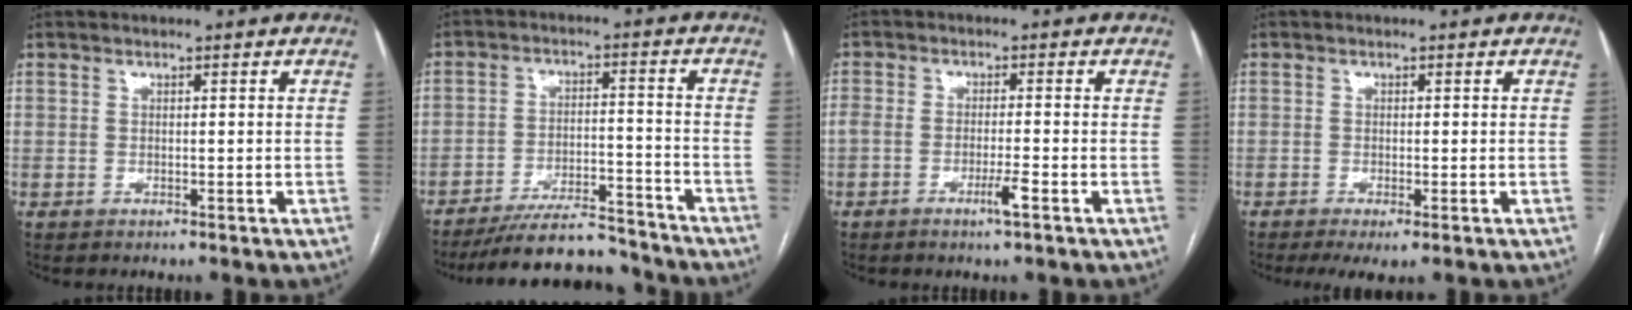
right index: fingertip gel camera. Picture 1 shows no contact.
{"total": 13.4, "force": [-12.5, 2.5, 4.1], "torque": [-0.058, 0.014, -0.192]}
{"total": 3.8, "force": [-2.0, 0.2, 3.3], "torque": [-0.067, 0.003, -0.034]}
{"total": 3.5, "force": [-2.1, 0.8, 2.7], "torque": [-0.046, -0.012, -0.034]}